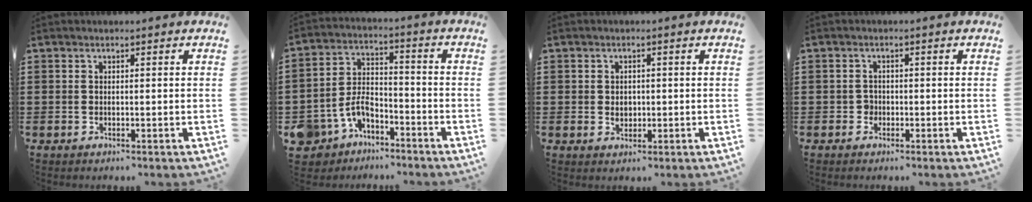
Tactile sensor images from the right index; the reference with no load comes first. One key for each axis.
{"total": 6.8, "fx": -4.7, "fy": 3.9, "fz": 3.0, "tx": -0.089, "ty": 0.010, "tz": -0.097}
{"total": 1.9, "fx": 0.0, "fy": 1.5, "fz": 1.1, "tx": -0.023, "ty": 0.008, "tz": -0.001}
{"total": 1.5, "fx": -0.6, "fy": 1.3, "fz": 0.4, "tx": -0.011, "ty": 0.001, "tz": -0.013}